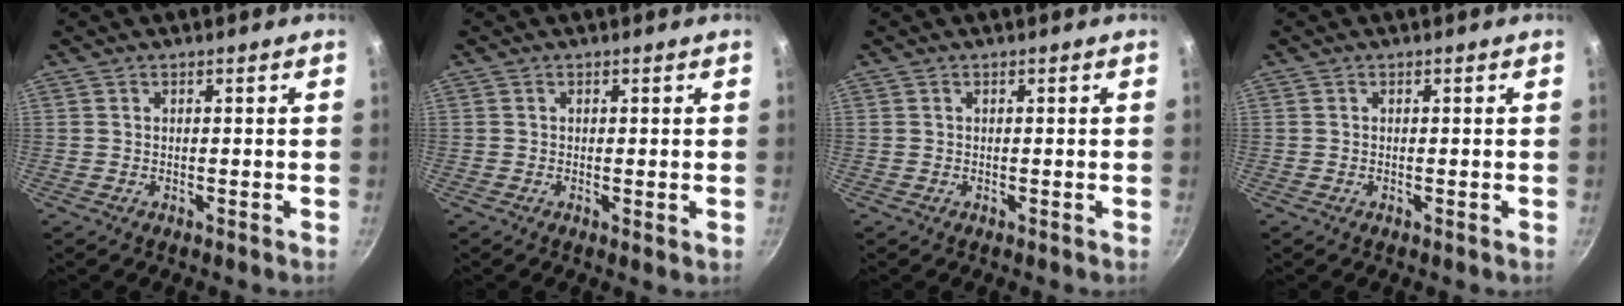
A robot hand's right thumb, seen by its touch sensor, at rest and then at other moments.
{"total": 0.8, "force": [0.0, 0.2, 0.7], "torque": [-0.012, -0.003, -0.002]}
{"total": 0.0}
{"total": 0.0}